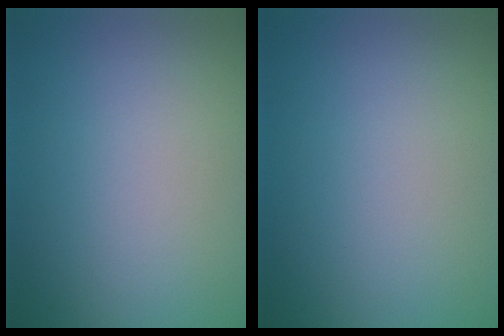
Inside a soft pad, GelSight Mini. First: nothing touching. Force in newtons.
{"total": 0.0}